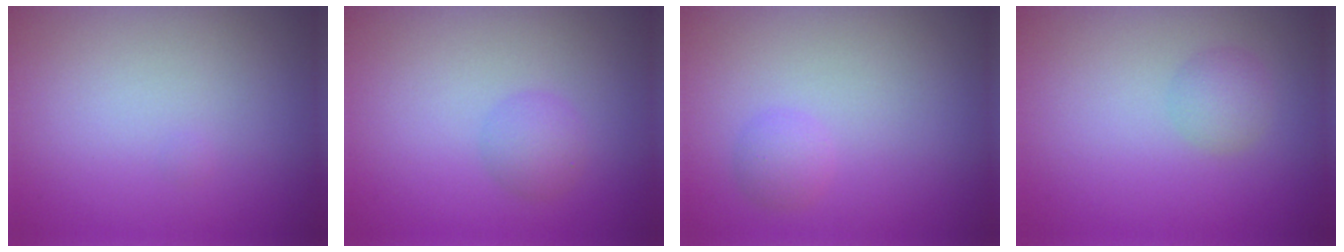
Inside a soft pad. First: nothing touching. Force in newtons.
{"total": 1.7, "press": 1.7, "slide": 0.1}
{"total": 1.3, "press": 1.3, "slide": 0.1}
{"total": 1.7, "press": 1.7, "slide": 0.0}